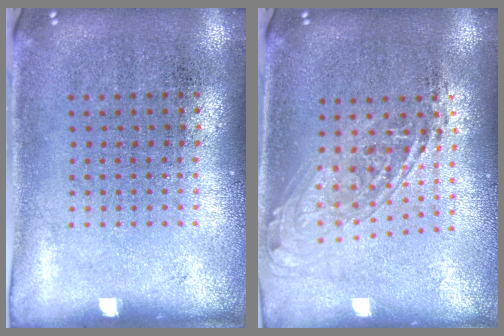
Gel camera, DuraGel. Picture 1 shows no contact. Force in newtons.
{"total": 1.6, "press": 1.3, "slide": 1.0}